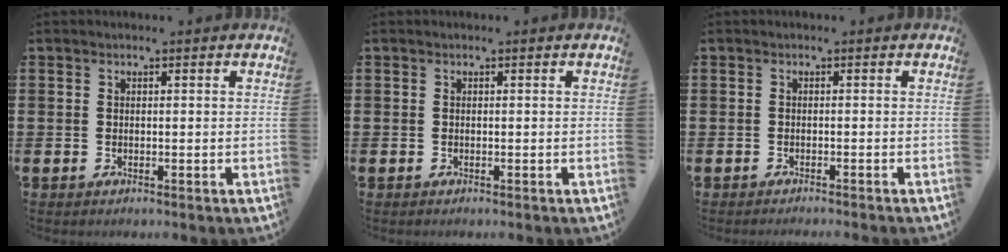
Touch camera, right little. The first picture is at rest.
{"total": 0.0}
{"total": 0.6, "force": [-0.6, -0.2, 0.1], "torque": [0.001, -0.001, -0.013]}